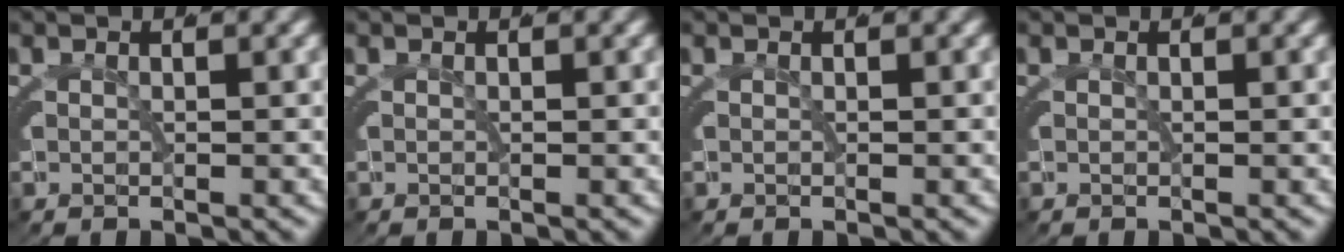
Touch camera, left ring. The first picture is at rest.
{"total": 0.0}
{"total": 0.0}
{"total": 0.0}